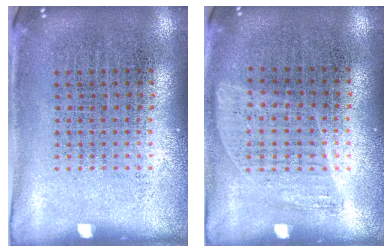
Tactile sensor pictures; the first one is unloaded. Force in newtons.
{"total": 0.5, "press": 0.4, "slide": 0.4}